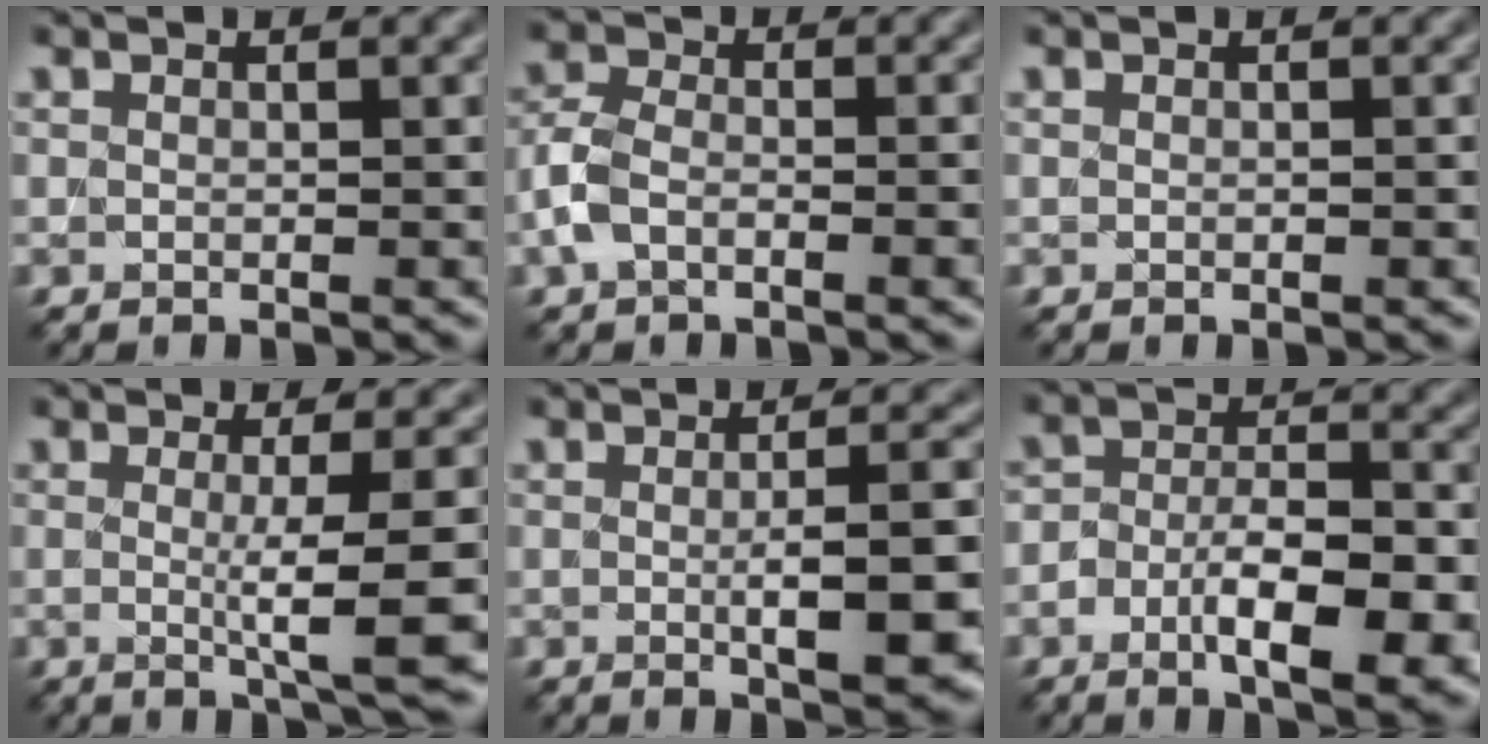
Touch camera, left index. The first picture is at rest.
{"total": 3.6, "force": [-1.7, 1.7, 2.6], "torque": [-0.062, 0.006, -0.040]}
{"total": 0.6, "force": [0.0, 0.3, 0.5], "torque": [-0.002, -0.004, 0.000]}
{"total": 6.1, "force": [-0.6, 1.0, 6.0], "torque": [-0.090, -0.007, -0.005]}
{"total": 5.9, "force": [-0.7, 1.5, 5.7], "torque": [-0.075, -0.001, -0.002]}
{"total": 7.3, "force": [-3.0, 2.9, 6.0], "torque": [-0.096, 0.001, -0.045]}